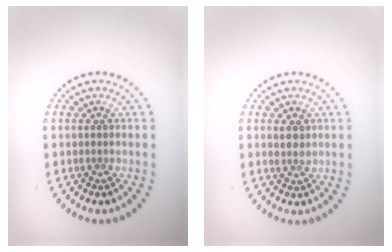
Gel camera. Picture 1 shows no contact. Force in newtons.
{"total": 1.4, "press": 1.2, "slide": 0.7}